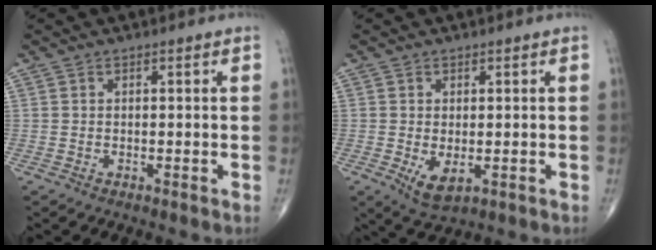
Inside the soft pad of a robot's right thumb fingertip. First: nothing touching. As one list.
[{"total": 4.3, "force": [-0.9, 2.1, 3.7], "torque": [-0.059, -0.012, -0.005]}]